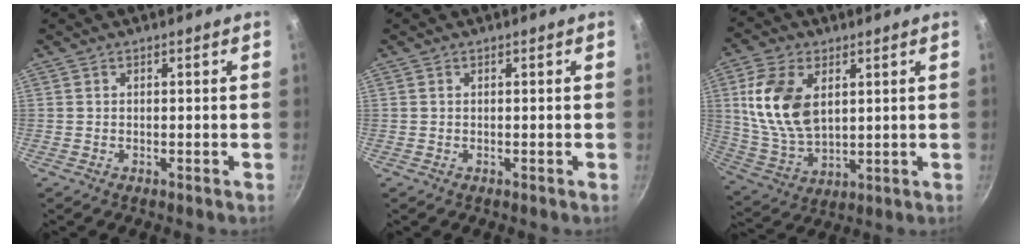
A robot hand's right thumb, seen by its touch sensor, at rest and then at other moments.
{"total": 0.0}
{"total": 14.2, "force": [3.6, 8.7, 10.6], "torque": [-0.191, -0.017, 0.083]}